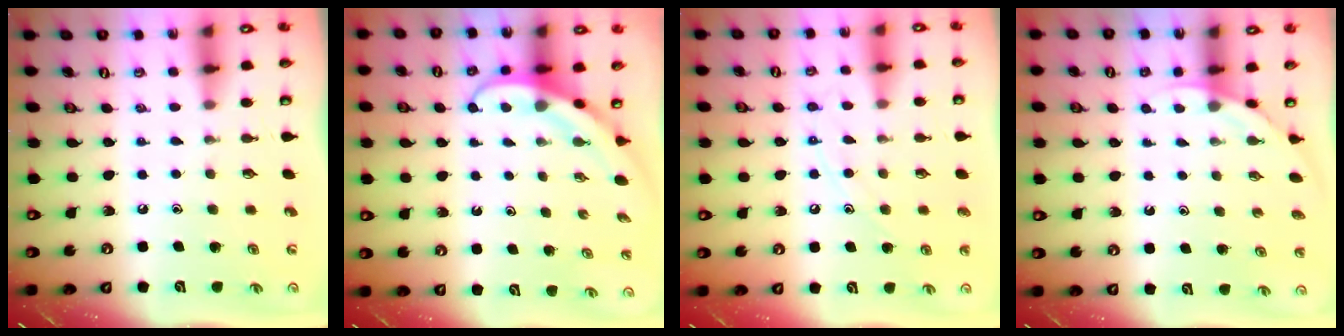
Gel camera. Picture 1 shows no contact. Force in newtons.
{"total": 4.0, "press": 3.9, "slide": 0.3}
{"total": 8.5, "press": 8.5, "slide": 0.7}
{"total": 2.6, "press": 2.6, "slide": 0.1}